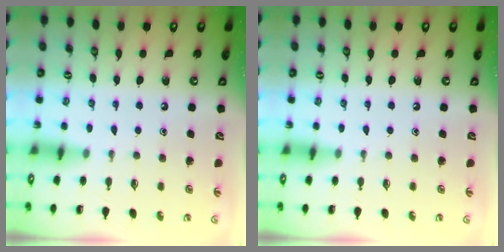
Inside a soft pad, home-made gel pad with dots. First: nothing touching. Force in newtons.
{"total": 0.0}